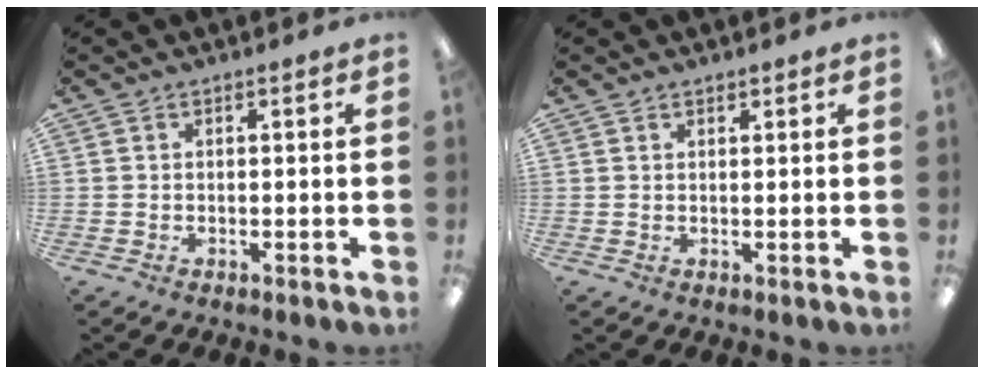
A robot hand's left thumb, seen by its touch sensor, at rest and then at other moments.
{"total": 0.9, "force": [0.8, 0.4, 0.1], "torque": [-0.003, 0.000, 0.016]}